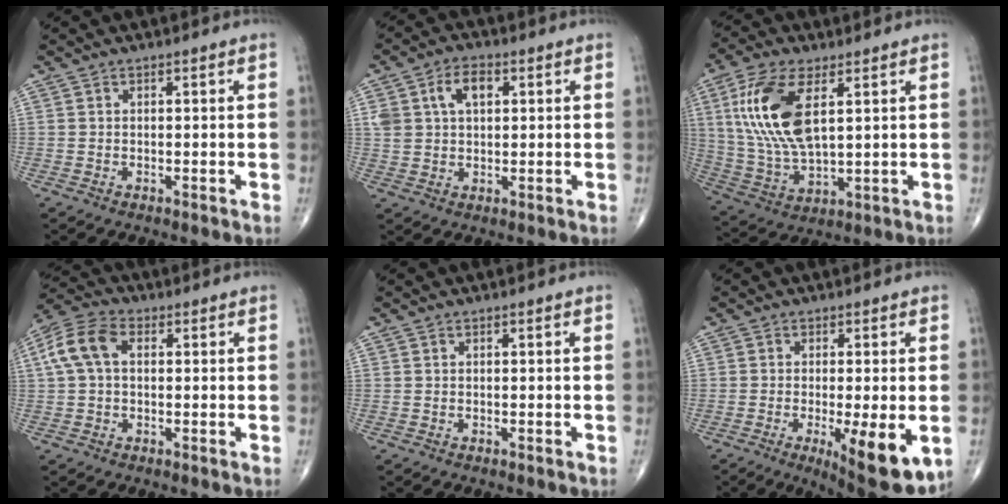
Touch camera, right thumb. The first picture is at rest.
{"total": 7.4, "force": [2.4, 4.7, 5.3], "torque": [-0.089, 0.009, 0.044]}
{"total": 16.1, "force": [4.7, 7.3, 13.6], "torque": [-0.289, -0.012, 0.099]}
{"total": 8.5, "force": [1.4, 5.4, 6.4], "torque": [-0.140, 0.029, 0.023]}
{"total": 0.0}
{"total": 12.1, "force": [-3.4, 3.1, 11.2], "torque": [-0.156, -0.024, -0.043]}